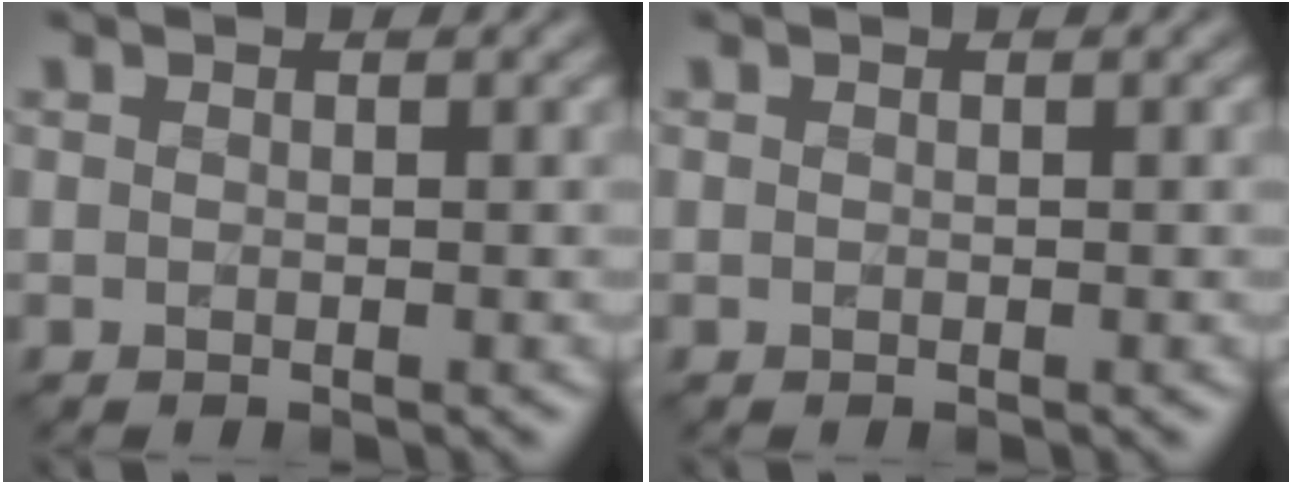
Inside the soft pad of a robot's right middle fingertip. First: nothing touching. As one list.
[{"total": 0.0}]